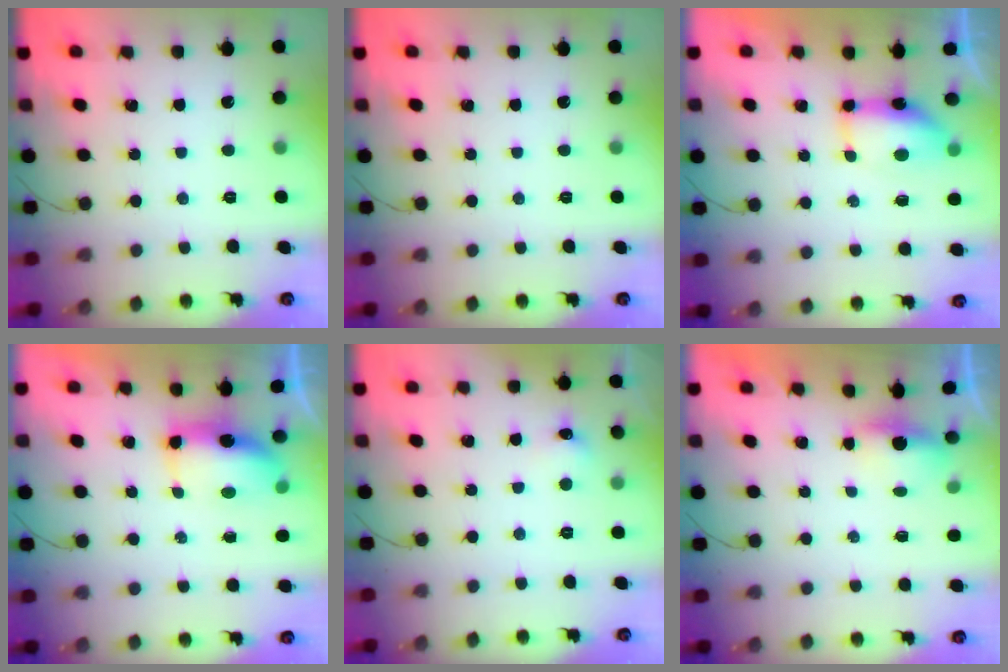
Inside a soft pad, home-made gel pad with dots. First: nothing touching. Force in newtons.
{"total": 0.0}
{"total": 7.8, "press": 7.7, "slide": 1.5}
{"total": 7.7, "press": 7.4, "slide": 2.0}
{"total": 4.9, "press": 4.8, "slide": 1.3}
{"total": 3.3, "press": 3.1, "slide": 1.1}